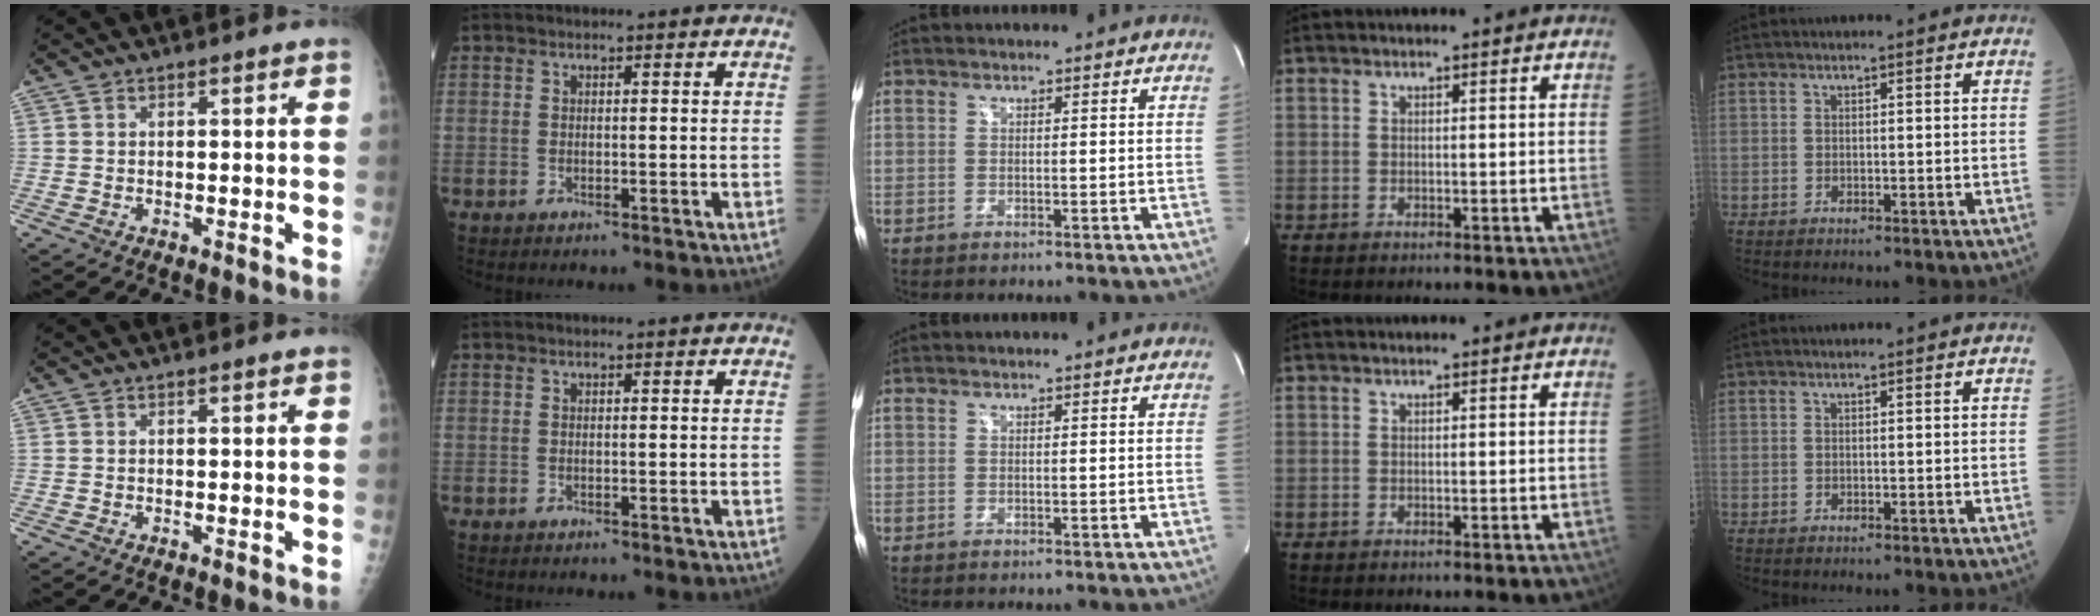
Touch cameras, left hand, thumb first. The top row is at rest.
{}